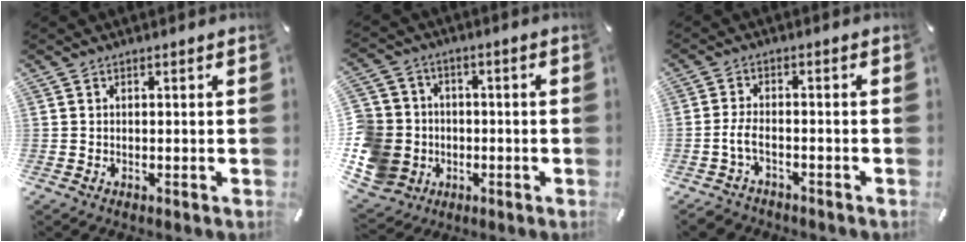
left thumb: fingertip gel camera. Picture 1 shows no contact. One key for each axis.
{"total": 12.2, "fx": -2.8, "fy": 11.3, "fz": 3.7, "tx": -0.100, "ty": 0.024, "tz": -0.046}
{"total": 4.8, "fx": -2.3, "fy": 2.6, "fz": 3.3, "tx": -0.082, "ty": 0.007, "tz": -0.049}